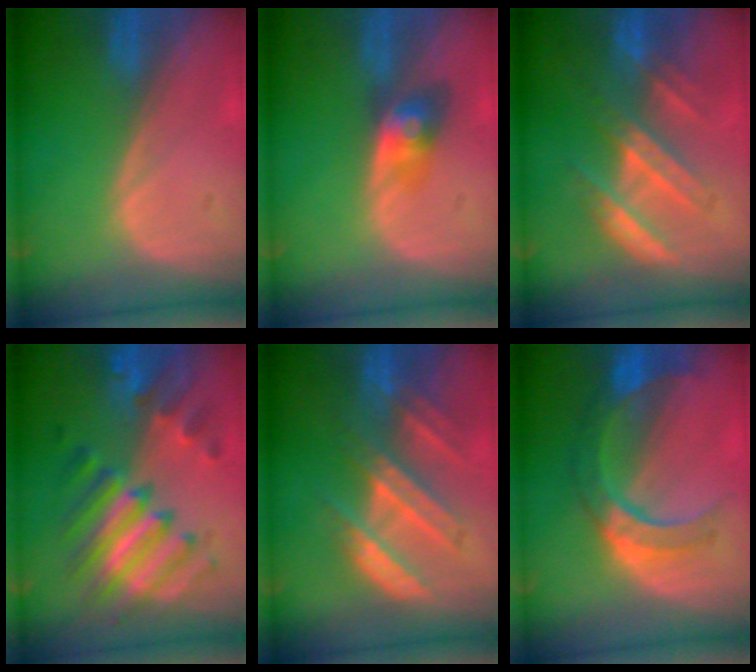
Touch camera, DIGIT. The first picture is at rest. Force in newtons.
{"total": 3.9, "press": 3.9, "slide": 0.2}
{"total": 7.0, "press": 7.0, "slide": 0.2}
{"total": 9.9, "press": 9.9, "slide": 0.7}
{"total": 8.2, "press": 7.8, "slide": 2.5}
{"total": 7.8, "press": 7.6, "slide": 1.6}